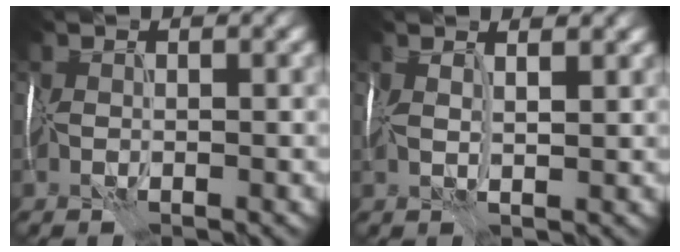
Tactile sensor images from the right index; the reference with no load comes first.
{"total": 2.6, "force": [1.6, 0.7, 1.8], "torque": [-0.030, 0.009, 0.019]}